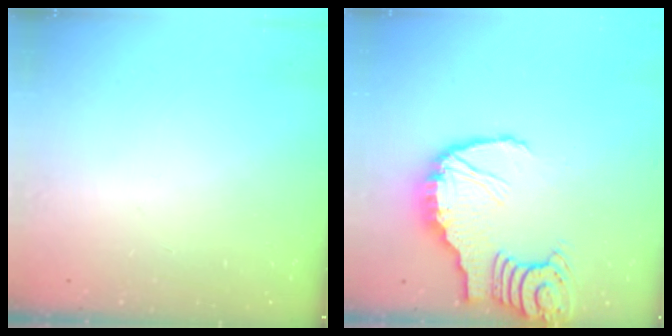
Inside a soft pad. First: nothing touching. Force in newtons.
{"total": 13.8, "press": 13.7, "slide": 1.6}